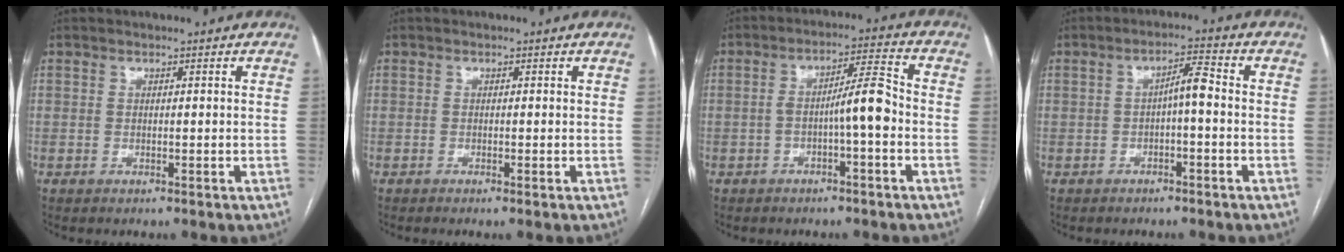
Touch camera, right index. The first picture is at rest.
{"total": 0.5, "force": [-0.3, -0.1, 0.4], "torque": [-0.008, 0.000, -0.007]}
{"total": 6.5, "force": [-1.7, 0.6, 6.3], "torque": [-0.100, 0.022, -0.026]}
{"total": 3.8, "force": [-0.6, 0.7, 3.7], "torque": [-0.060, 0.016, -0.007]}